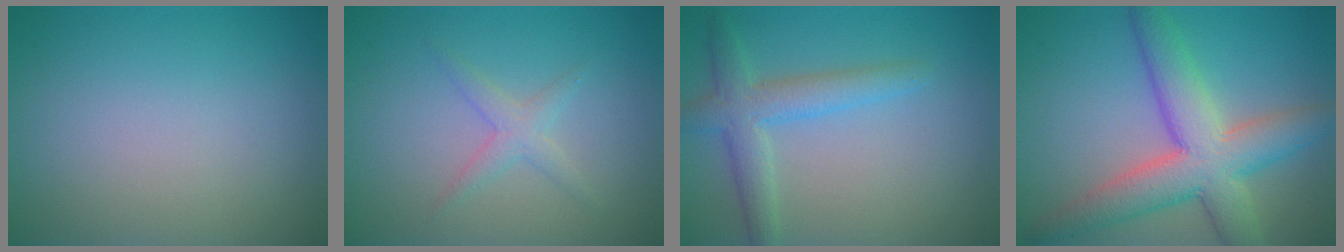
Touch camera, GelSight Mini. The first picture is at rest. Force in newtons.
{"total": 1.7, "press": 1.7, "slide": 0.1}
{"total": 3.7, "press": 3.7, "slide": 0.2}
{"total": 7.8, "press": 7.8, "slide": 0.5}